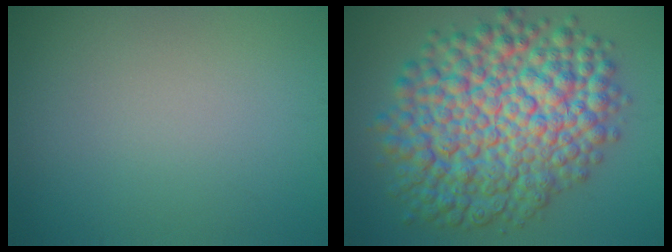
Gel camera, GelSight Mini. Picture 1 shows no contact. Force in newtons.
{"total": 12.5, "press": 12.5, "slide": 0.3}